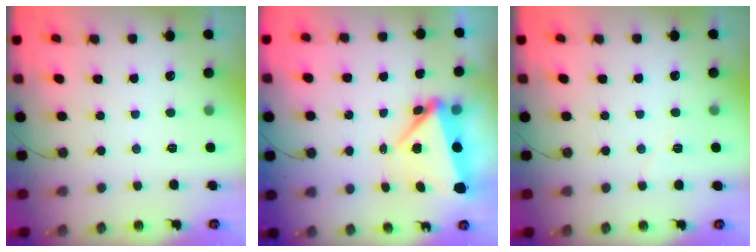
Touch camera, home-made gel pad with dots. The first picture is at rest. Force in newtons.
{"total": 5.4, "press": 5.0, "slide": 1.9}
{"total": 4.3, "press": 3.9, "slide": 2.0}